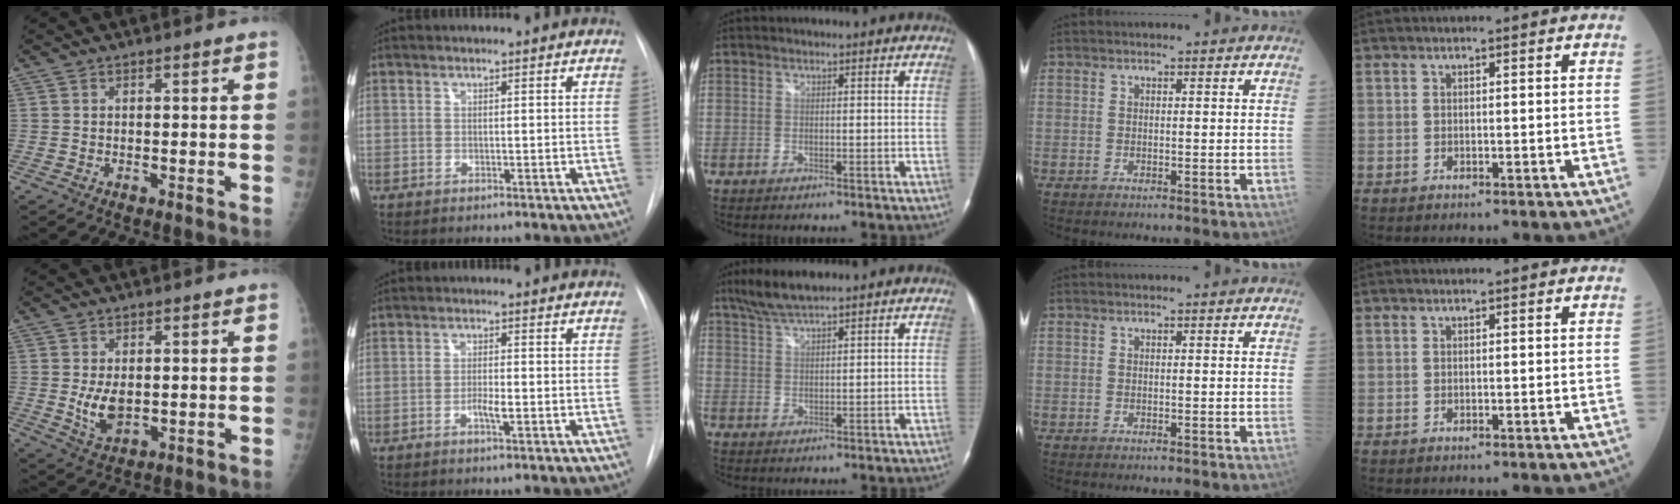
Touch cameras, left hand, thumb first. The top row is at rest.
{"thumb": {"total": 5.5, "force": [0.0, 3.4, 4.4], "torque": [-0.072, -0.013, 0.010]}, "index": {"total": 2.1, "force": [-0.8, 0.3, 1.9], "torque": [-0.034, 0.001, -0.015]}, "middle": {"total": 5.6, "force": [4.5, 0.6, 3.2], "torque": [-0.069, 0.014, 0.088]}}